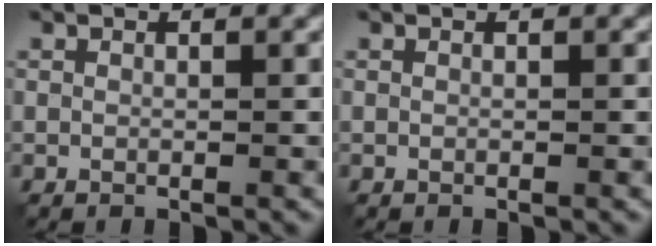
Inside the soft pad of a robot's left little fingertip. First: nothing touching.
{"total": 0.0}